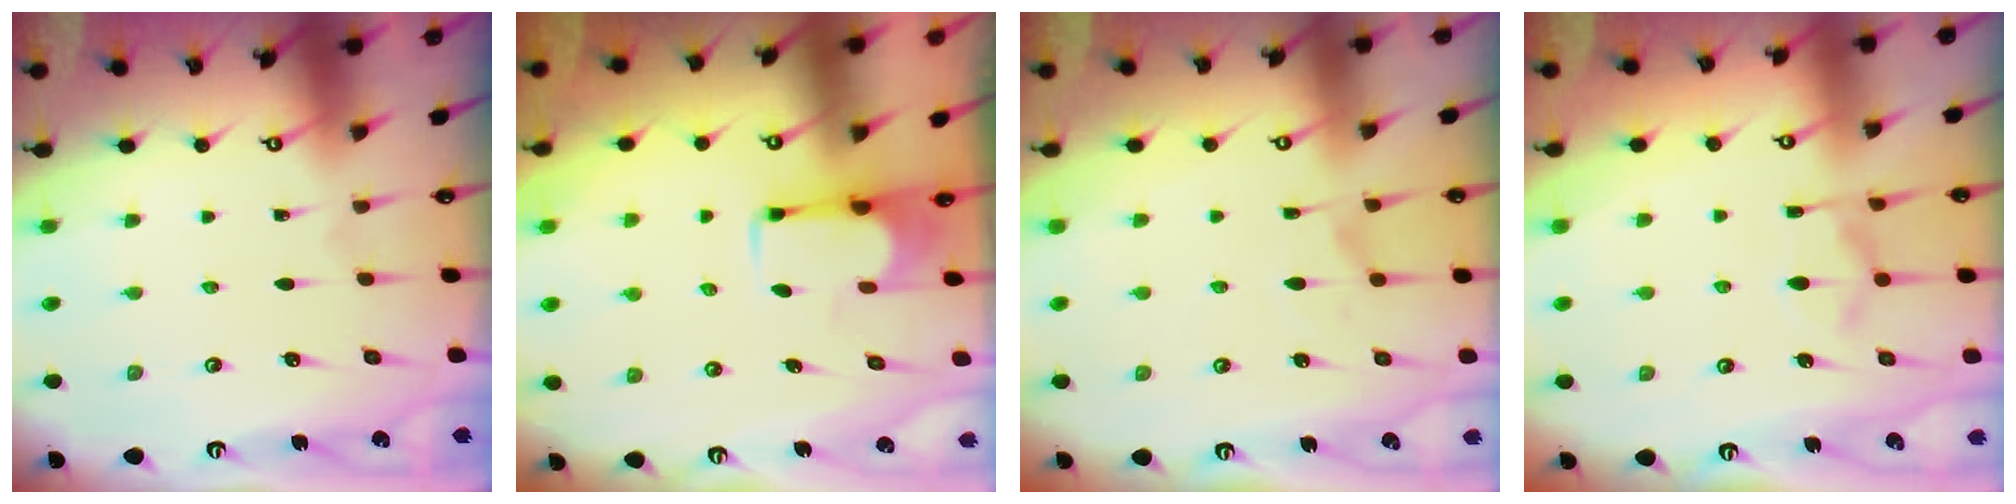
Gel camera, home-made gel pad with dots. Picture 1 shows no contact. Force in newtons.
{"total": 1.7, "press": 1.5, "slide": 0.9}
{"total": 5.4, "press": 5.2, "slide": 1.3}
{"total": 9.2, "press": 9.2, "slide": 1.2}